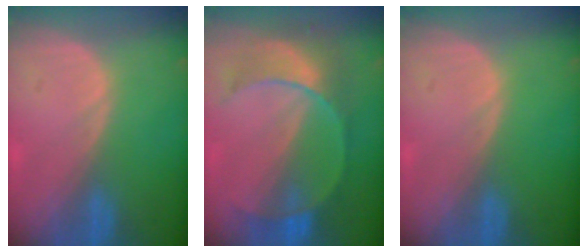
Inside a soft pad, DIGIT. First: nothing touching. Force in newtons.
{"total": 7.7, "press": 7.7, "slide": 0.7}
{"total": 0.0}